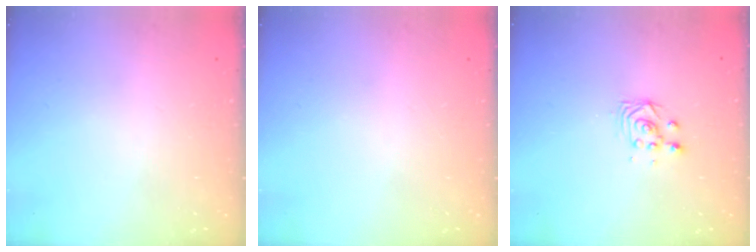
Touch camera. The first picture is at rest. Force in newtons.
{"total": 0.0}
{"total": 2.8, "press": 2.8, "slide": 0.3}